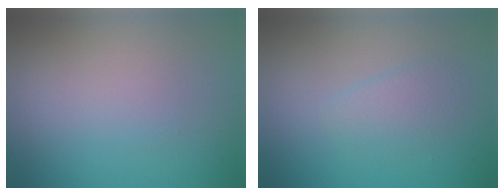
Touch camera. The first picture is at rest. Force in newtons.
{"total": 1.8, "press": 1.8, "slide": 0.1}